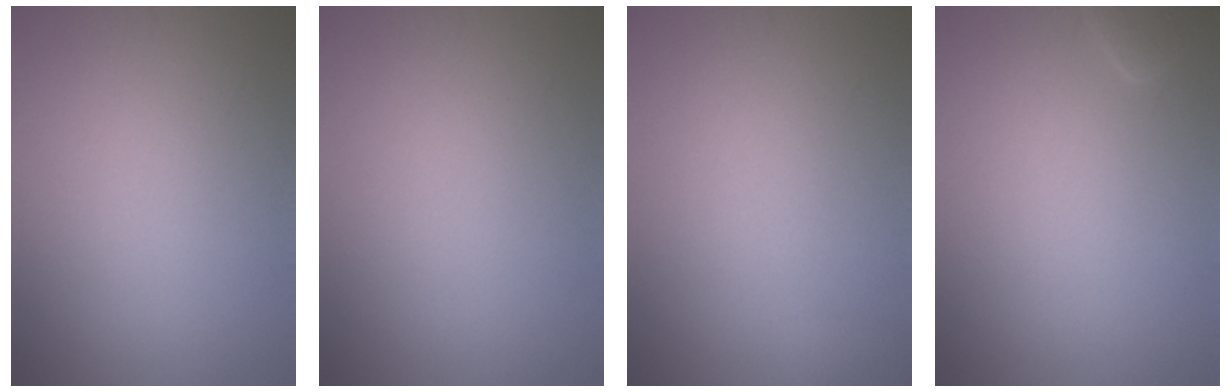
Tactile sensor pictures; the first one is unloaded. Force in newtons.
{"total": 0.0}
{"total": 0.7, "press": 0.7, "slide": 0.0}
{"total": 1.3, "press": 1.3, "slide": 0.1}